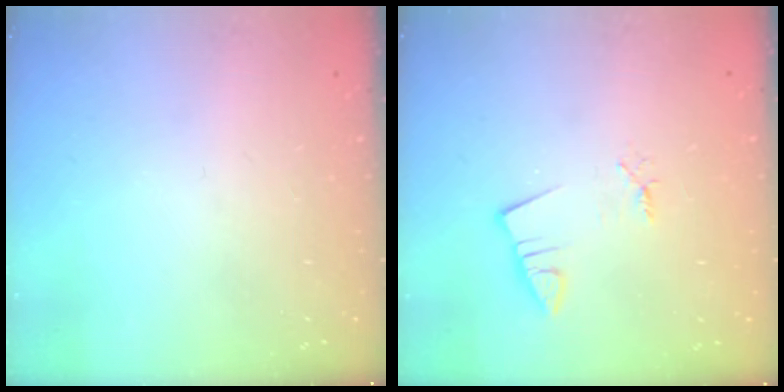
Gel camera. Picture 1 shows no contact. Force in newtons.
{"total": 1.4, "press": 1.4, "slide": 0.1}